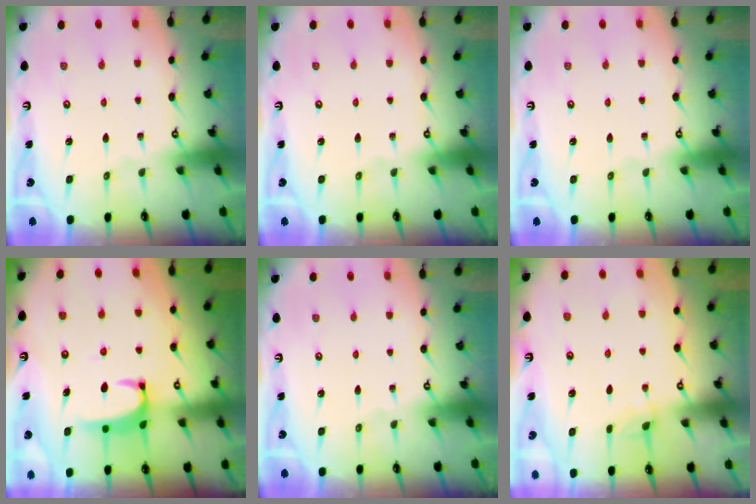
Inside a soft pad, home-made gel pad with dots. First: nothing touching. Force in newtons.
{"total": 0.0}
{"total": 0.0}
{"total": 2.0, "press": 2.0, "slide": 0.3}
{"total": 0.0}
{"total": 1.3, "press": 1.2, "slide": 0.5}